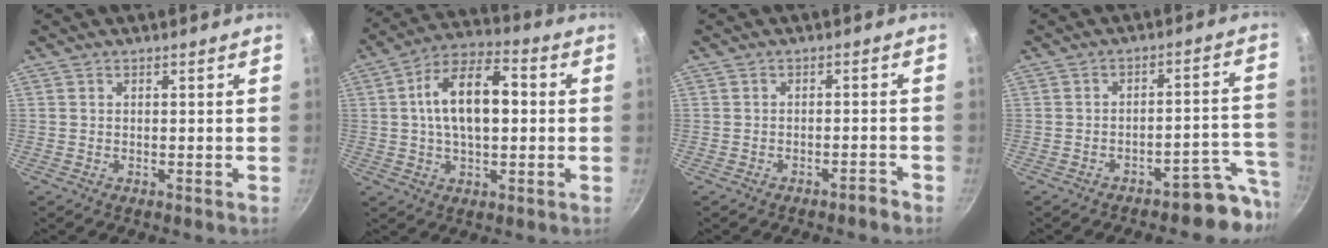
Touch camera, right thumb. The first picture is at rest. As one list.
[{"total": 14.5, "force": [1.4, 7.5, 12.4], "torque": [-0.207, 0.024, 0.017]}, {"total": 1.8, "force": [-1.6, 0.4, 0.7], "torque": [-0.012, 0.016, -0.022]}, {"total": 8.4, "force": [-7.2, 2.4, 3.6], "torque": [-0.002, 0.112, -0.099]}]